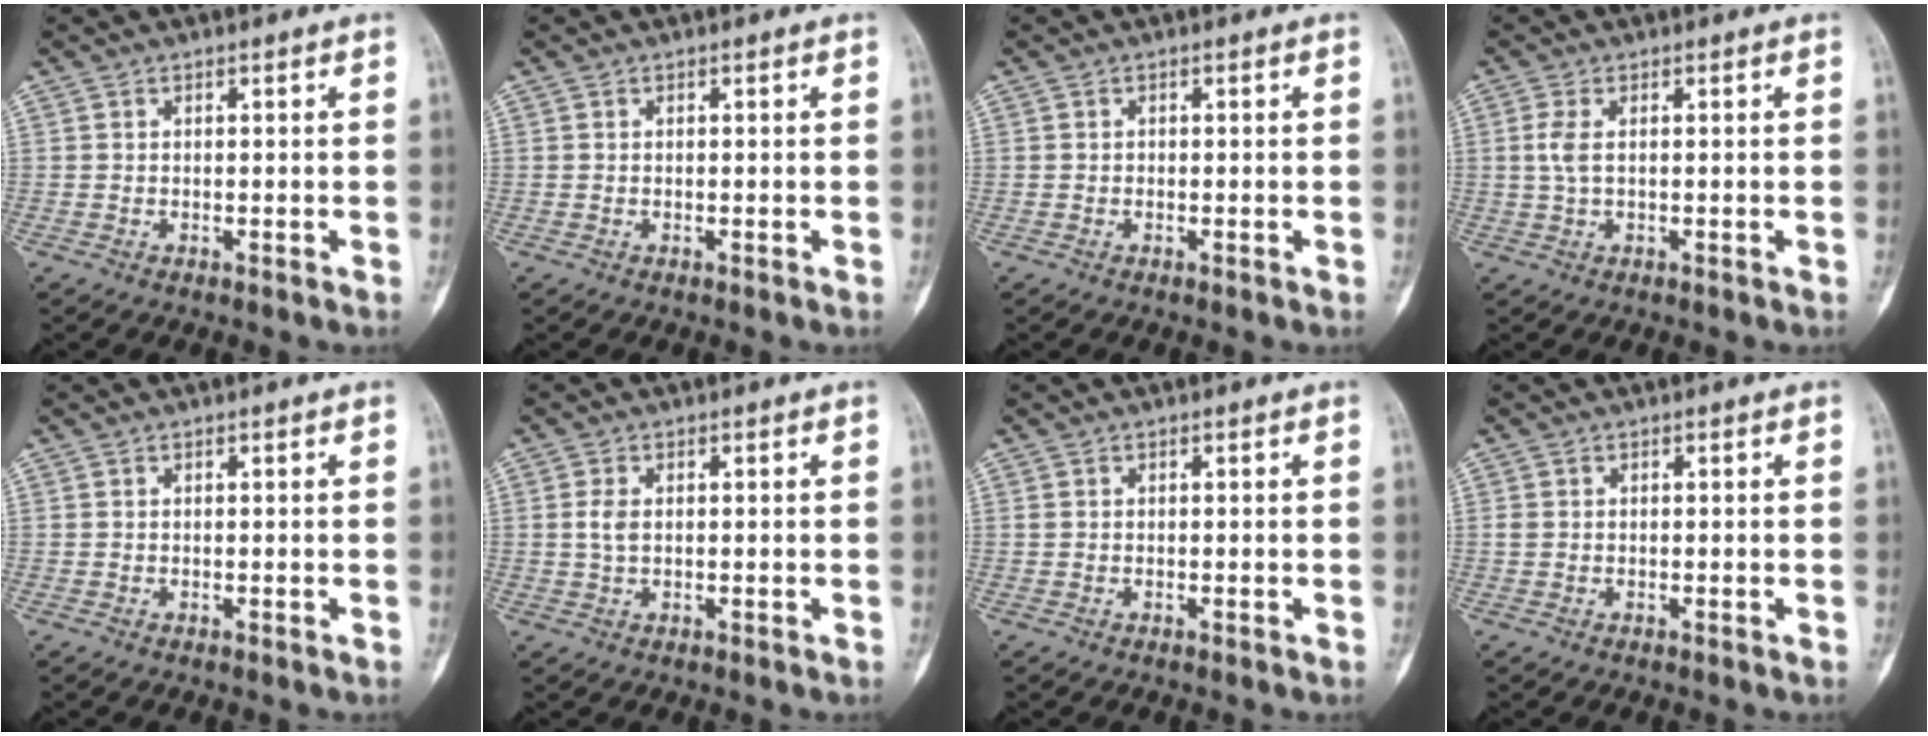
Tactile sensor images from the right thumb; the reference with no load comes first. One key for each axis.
{"total": 0.0}
{"total": 0.0}
{"total": 2.5, "fx": 0.3, "fy": 0.9, "fz": 2.3, "tx": -0.065, "ty": 0.004, "tz": 0.008}
{"total": 0.0}
{"total": 2.3, "fx": 0.2, "fy": 1.3, "fz": 1.8, "tx": -0.040, "ty": 0.003, "tz": 0.003}
{"total": 0.0}
{"total": 0.6, "fx": 0.0, "fy": 0.5, "fz": 0.3, "tx": -0.005, "ty": 0.002, "tz": -0.001}